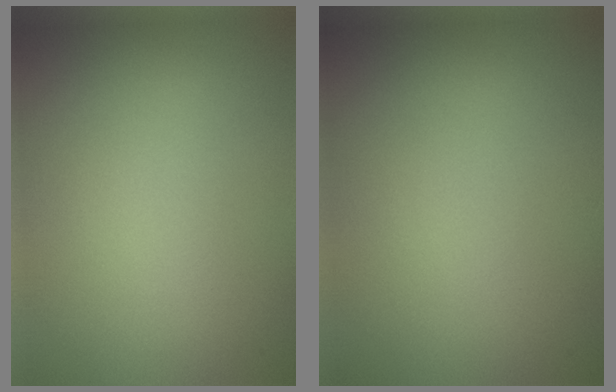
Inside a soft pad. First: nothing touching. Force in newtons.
{"total": 0.0}